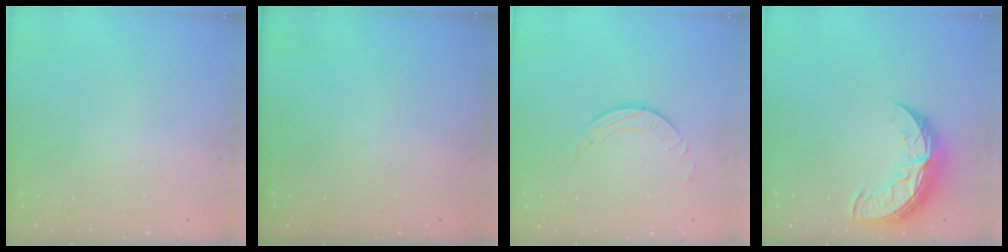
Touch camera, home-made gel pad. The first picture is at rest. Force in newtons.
{"total": 0.0}
{"total": 2.5, "press": 2.5, "slide": 0.2}
{"total": 12.2, "press": 12.2, "slide": 1.1}